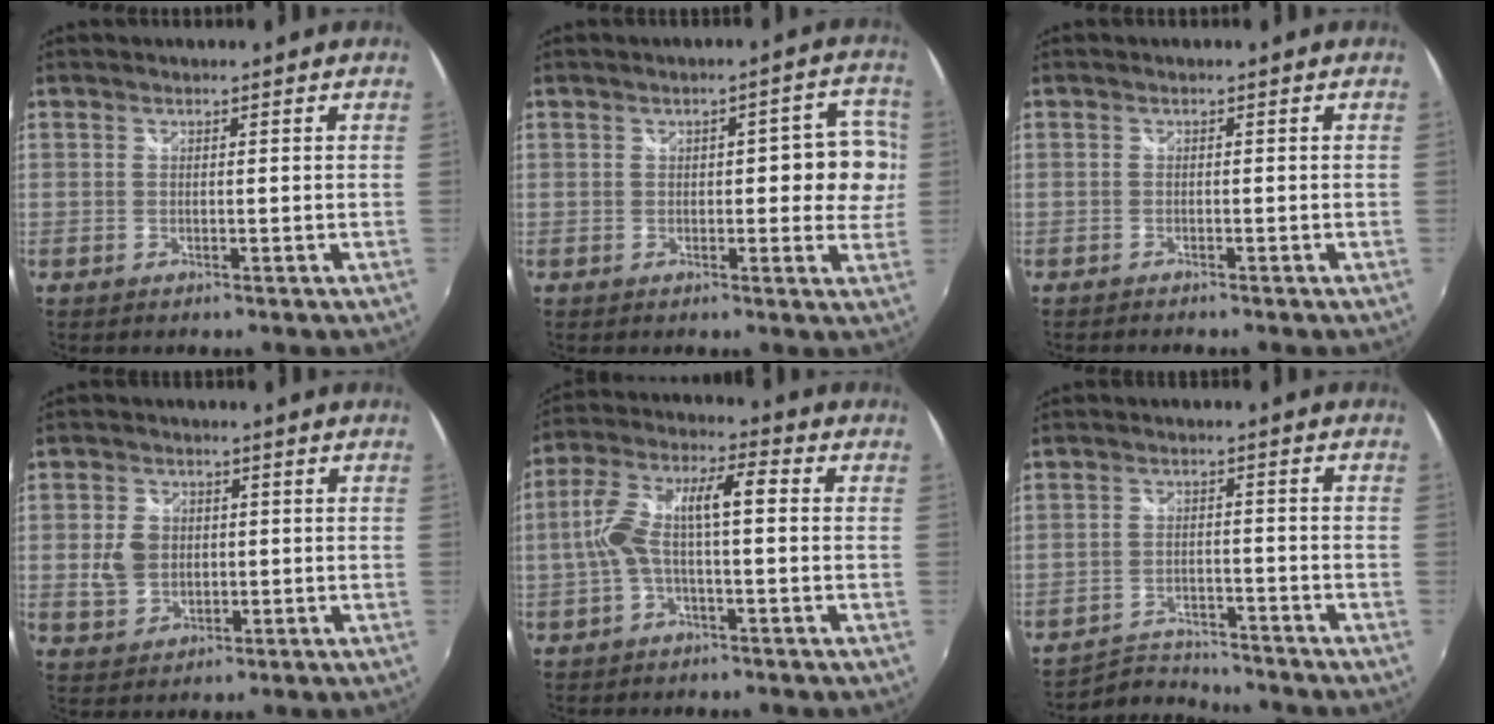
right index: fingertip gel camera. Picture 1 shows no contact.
{"total": 7.6, "force": [0.6, 3.4, 6.8], "torque": [-0.079, 0.012, 0.012]}
{"total": 1.2, "force": [-1.1, 0.2, 0.3], "torque": [-0.011, -0.006, -0.022]}
{"total": 6.3, "force": [0.2, 5.3, 3.5], "torque": [-0.079, 0.005, 0.008]}
{"total": 10.4, "force": [-0.6, 2.8, 10.0], "torque": [-0.201, 0.018, -0.012]}
{"total": 7.4, "force": [-7.3, 1.2, 0.1], "torque": [-0.027, 0.007, -0.123]}